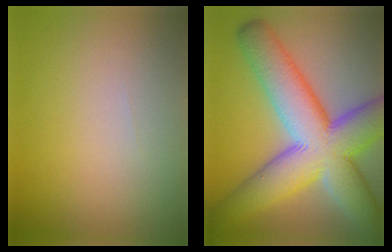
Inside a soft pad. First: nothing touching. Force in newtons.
{"total": 13.8, "press": 13.8, "slide": 0.8}